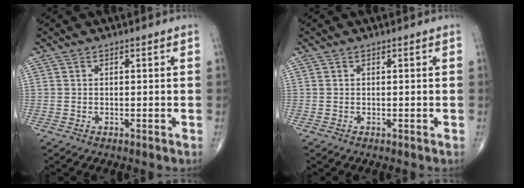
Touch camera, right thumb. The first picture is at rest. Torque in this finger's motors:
{"motor_torque": [-0.31, -0.03, 0.00, 0.00, 0.00]}